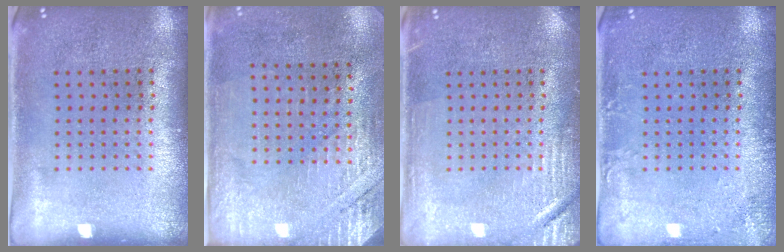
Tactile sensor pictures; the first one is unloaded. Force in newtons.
{"total": 2.7, "press": 2.4, "slide": 1.2}
{"total": 2.9, "press": 2.9, "slide": 0.3}
{"total": 1.9, "press": 1.9, "slide": 0.2}